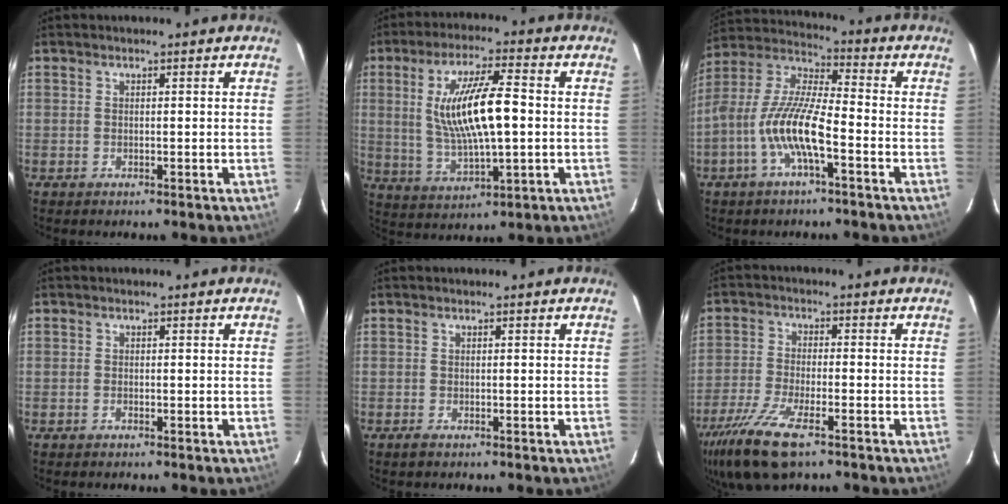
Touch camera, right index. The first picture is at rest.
{"total": 14.0, "force": [0.9, 3.7, 13.5], "torque": [-0.255, -0.001, 0.029]}
{"total": 12.3, "force": [-4.6, 2.8, 11.0], "torque": [-0.227, 0.002, -0.093]}
{"total": 0.5, "force": [-0.3, 0.3, 0.2], "torque": [-0.003, -0.001, -0.008]}
{"total": 0.8, "force": [-0.6, 0.2, 0.5], "torque": [-0.009, -0.001, -0.011]}
{"total": 12.7, "force": [-8.2, 3.5, 9.0], "torque": [-0.206, -0.037, -0.162]}